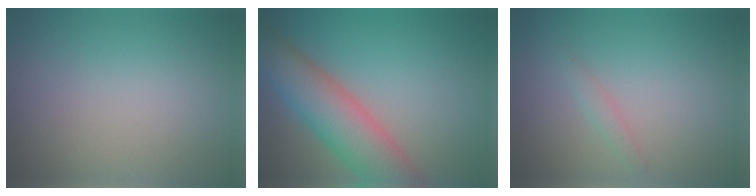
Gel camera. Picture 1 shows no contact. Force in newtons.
{"total": 7.6, "press": 7.5, "slide": 0.7}
{"total": 0.9, "press": 0.9, "slide": 0.0}